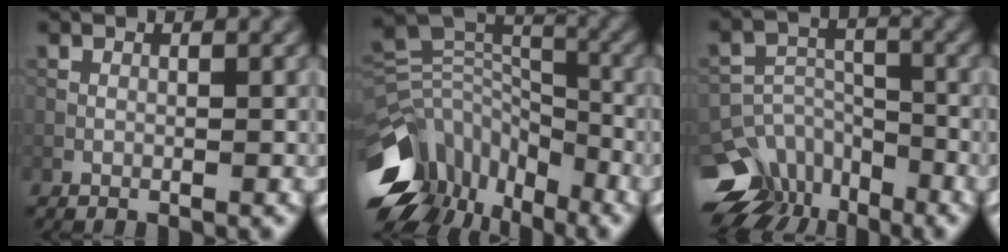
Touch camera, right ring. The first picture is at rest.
{"total": 12.7, "force": [-6.7, 7.9, 7.4], "torque": [-0.155, 0.027, -0.115]}
{"total": 10.8, "force": [-7.6, 6.8, 3.4], "torque": [-0.065, -0.001, -0.118]}